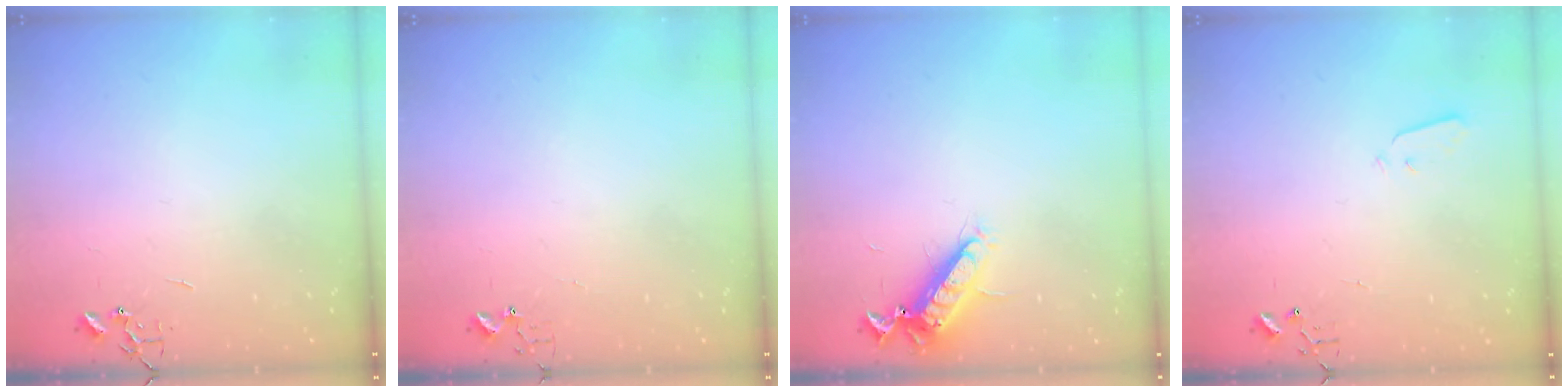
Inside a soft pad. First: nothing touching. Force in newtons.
{"total": 2.9, "press": 2.9, "slide": 0.4}
{"total": 12.5, "press": 12.4, "slide": 1.4}
{"total": 2.2, "press": 2.2, "slide": 0.4}